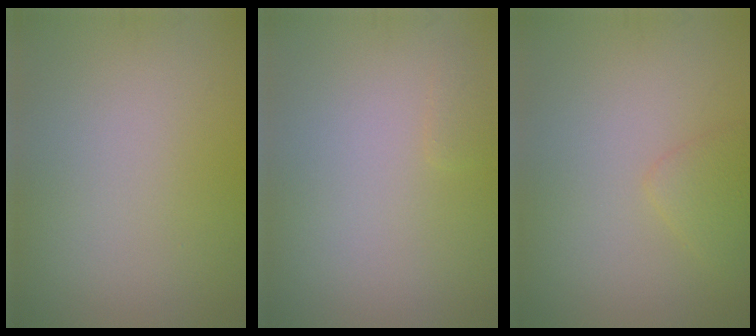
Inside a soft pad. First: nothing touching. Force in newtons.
{"total": 0.6, "press": 0.6, "slide": 0.1}
{"total": 1.5, "press": 1.5, "slide": 0.1}